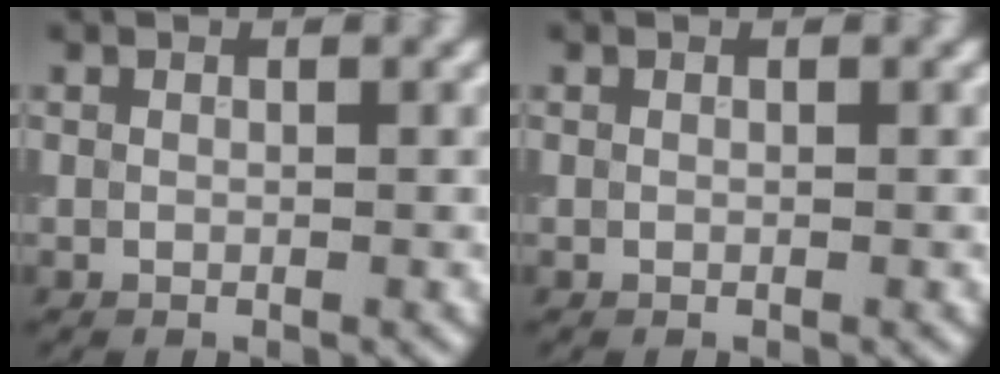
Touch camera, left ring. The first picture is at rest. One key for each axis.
{"total": 0.0}